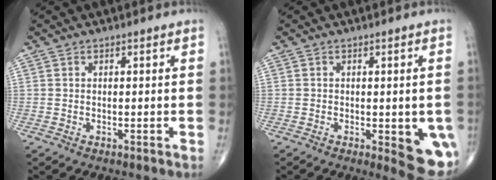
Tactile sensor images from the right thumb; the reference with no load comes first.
{"total": 8.1, "force": [-2.2, 2.9, 7.2], "torque": [-0.065, -0.012, -0.024]}